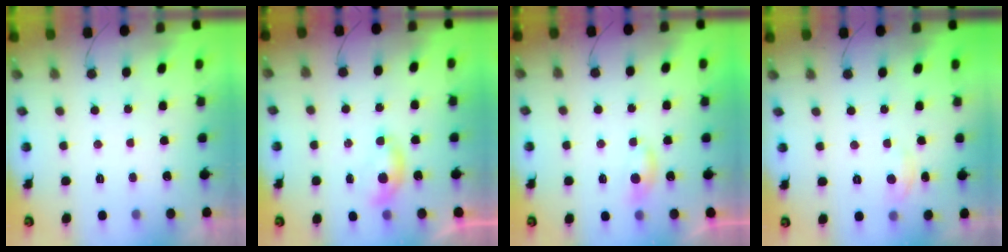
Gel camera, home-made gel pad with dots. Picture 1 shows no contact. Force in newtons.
{"total": 4.7, "press": 4.7, "slide": 0.6}
{"total": 5.3, "press": 5.2, "slide": 0.6}
{"total": 4.5, "press": 4.5, "slide": 0.6}